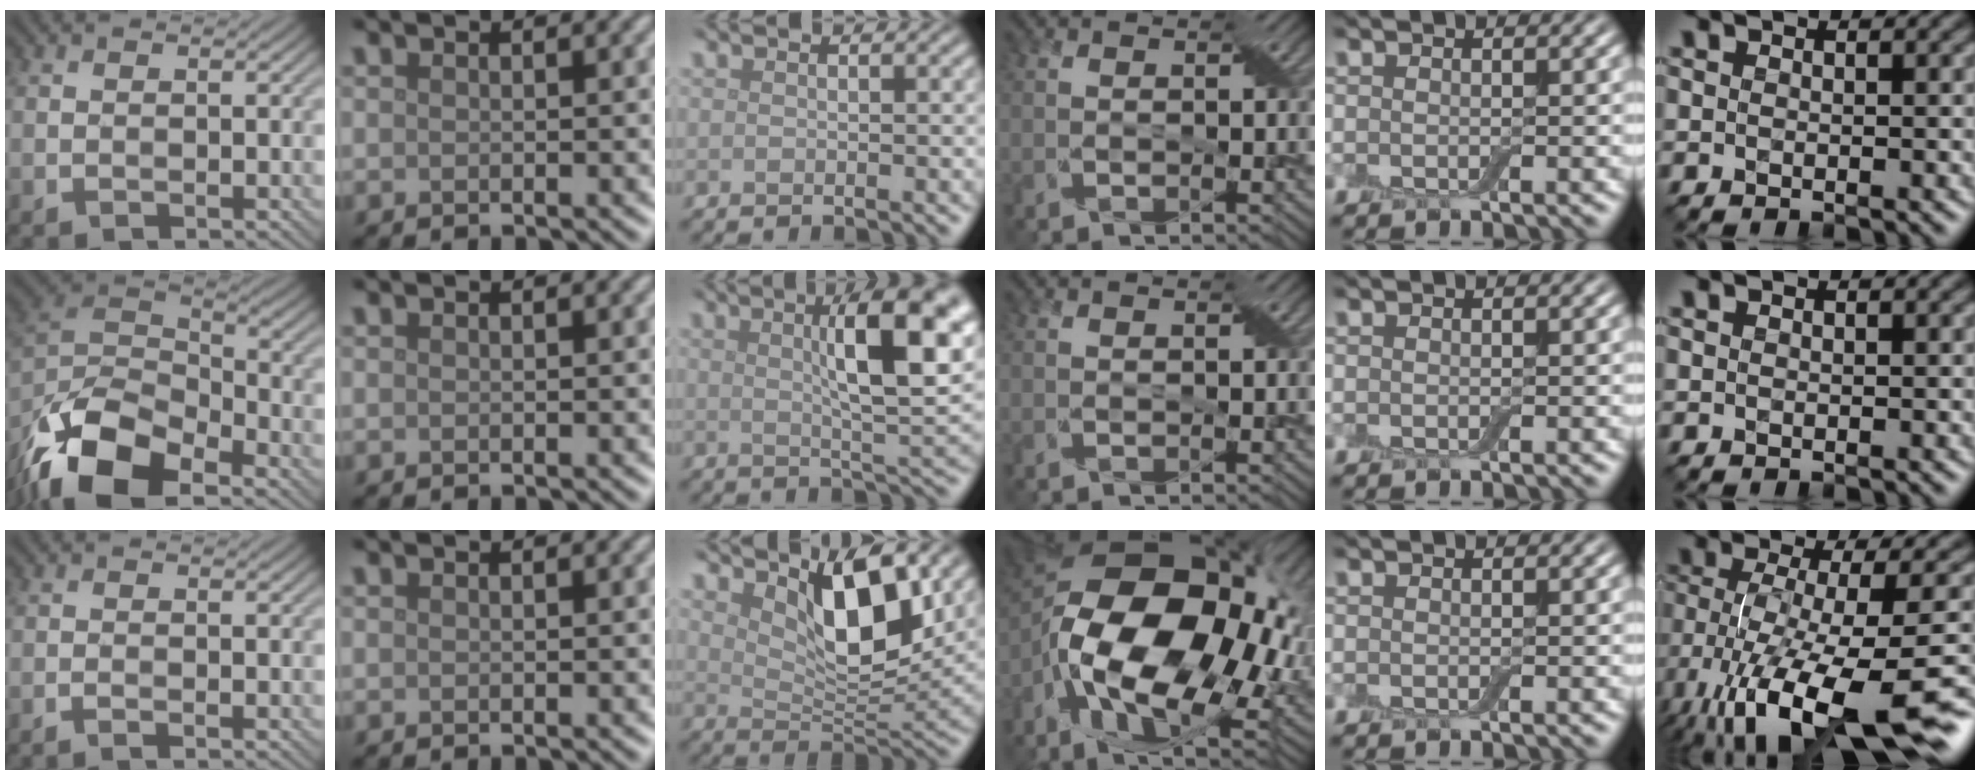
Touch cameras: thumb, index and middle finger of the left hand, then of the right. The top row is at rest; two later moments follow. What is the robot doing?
{"motion": "open", "object": "airpods case & airpods"}